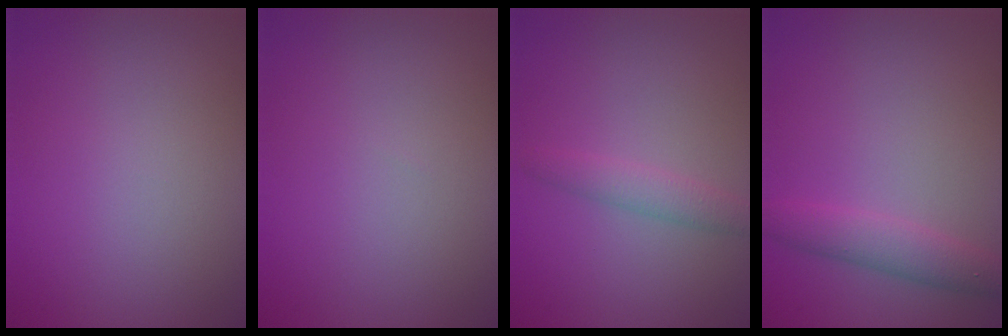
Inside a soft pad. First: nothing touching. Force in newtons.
{"total": 0.0}
{"total": 1.8, "press": 1.8, "slide": 0.1}
{"total": 2.6, "press": 2.6, "slide": 0.1}